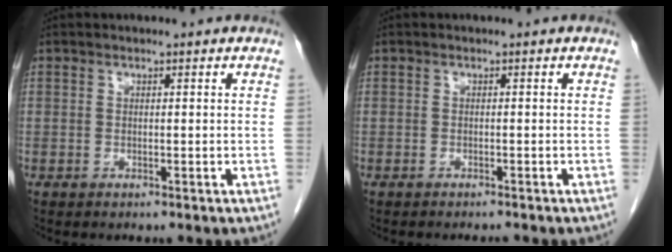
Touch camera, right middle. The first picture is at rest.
{"total": 1.7, "force": [-1.5, 0.2, 0.7], "torque": [-0.010, -0.003, -0.018]}